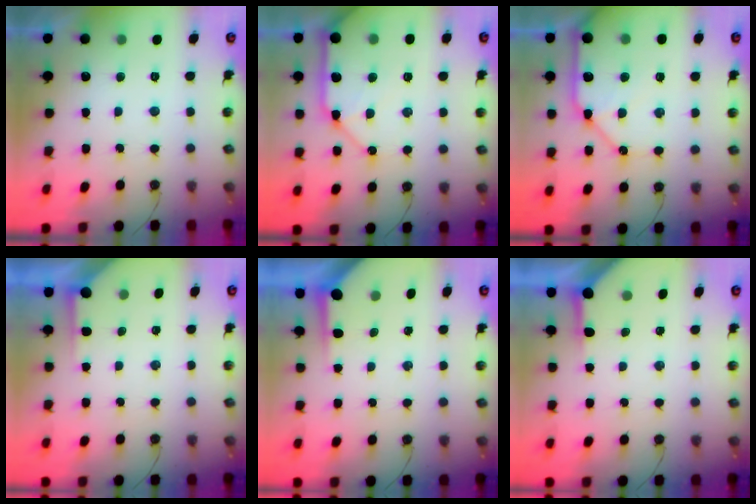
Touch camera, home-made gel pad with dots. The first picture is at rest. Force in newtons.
{"total": 16.6, "press": 16.5, "slide": 2.3}
{"total": 18.6, "press": 18.5, "slide": 2.6}
{"total": 2.2, "press": 2.2, "slide": 0.3}
{"total": 3.7, "press": 3.7, "slide": 0.3}
{"total": 3.9, "press": 3.9, "slide": 0.5}